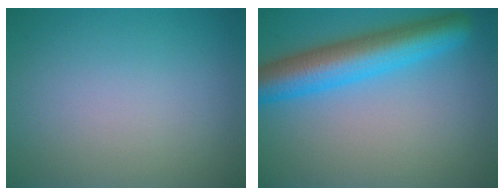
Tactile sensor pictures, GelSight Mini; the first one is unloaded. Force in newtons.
{"total": 7.5, "press": 7.5, "slide": 0.3}